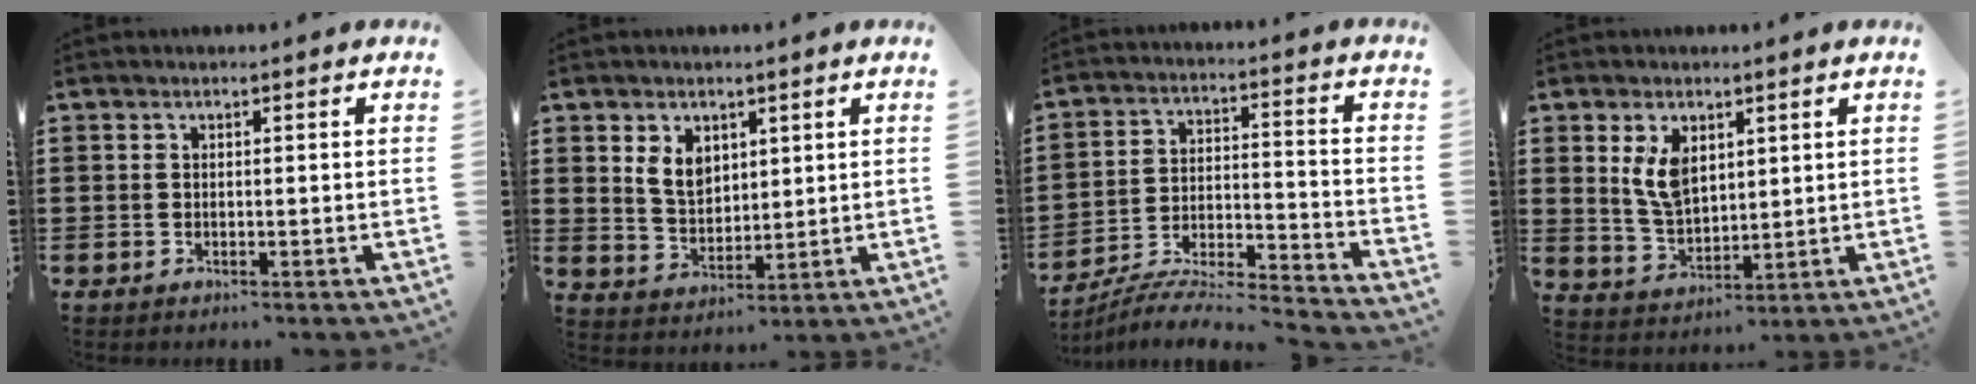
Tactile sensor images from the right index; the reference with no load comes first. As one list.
[{"total": 5.0, "force": [2.2, 3.5, 2.8], "torque": [-0.068, 0.012, 0.041]}, {"total": 6.2, "force": [-5.9, 0.5, 1.9], "torque": [-0.039, -0.007, -0.120]}, {"total": 6.4, "force": [2.7, 3.7, 4.5], "torque": [-0.099, 0.010, 0.050]}]